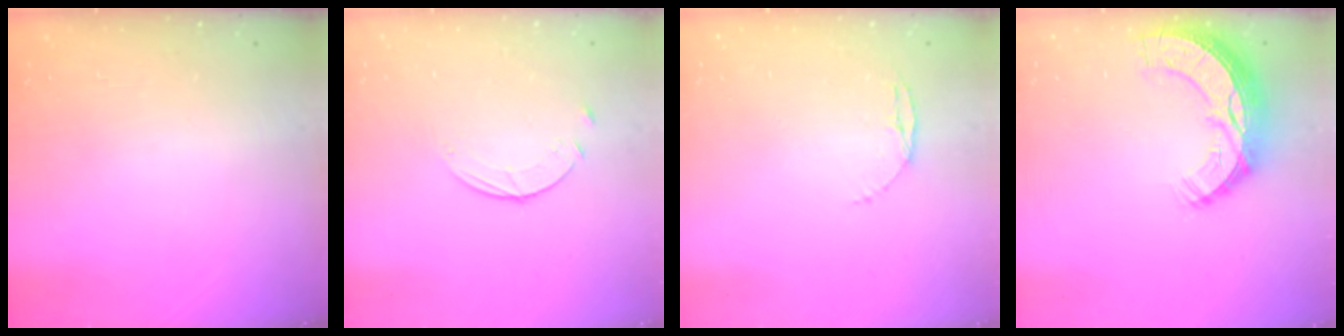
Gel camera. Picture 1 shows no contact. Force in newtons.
{"total": 2.6, "press": 2.5, "slide": 0.3}
{"total": 3.4, "press": 3.4, "slide": 0.4}
{"total": 12.3, "press": 12.2, "slide": 0.9}